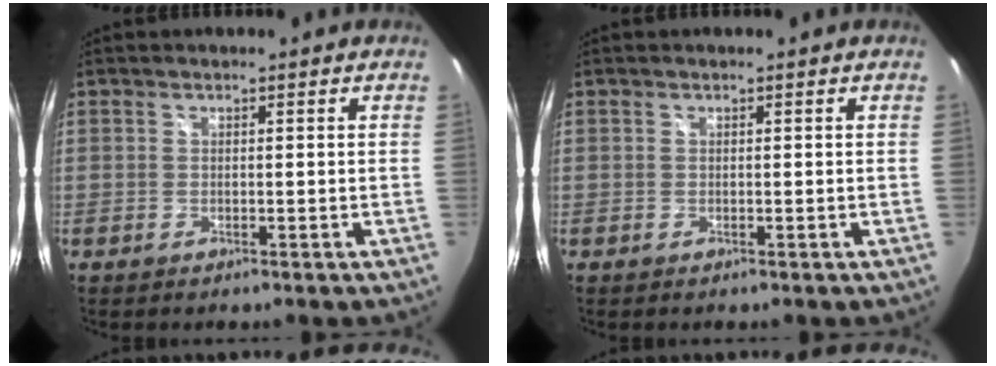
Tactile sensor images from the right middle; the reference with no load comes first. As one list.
[{"total": 0.0}]